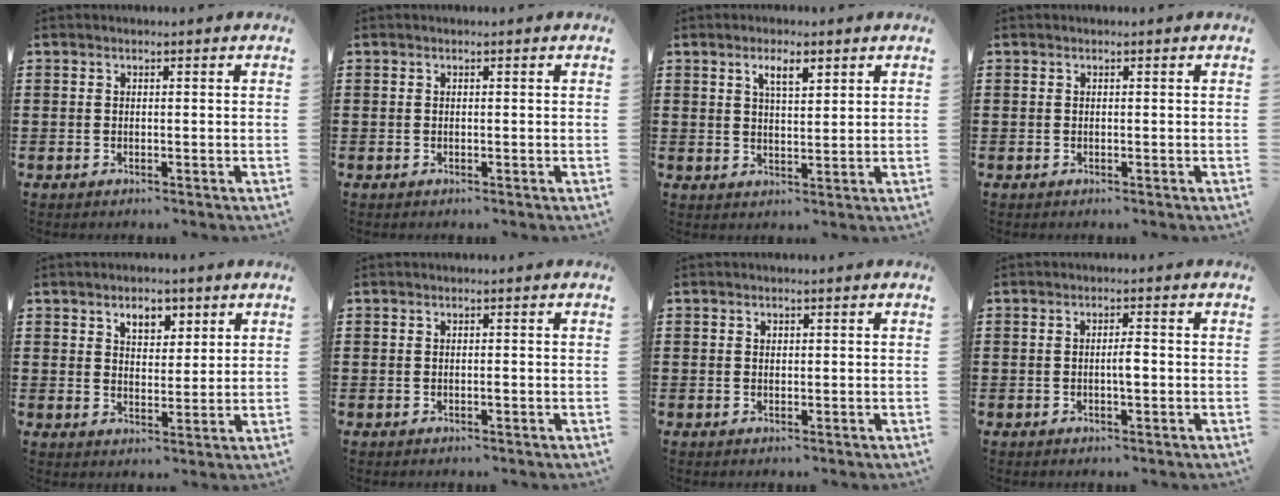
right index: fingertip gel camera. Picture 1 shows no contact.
{"total": 0.0}
{"total": 3.5, "force": [2.0, 1.0, 2.7], "torque": [-0.049, 0.002, 0.033]}
{"total": 0.0}
{"total": 4.4, "force": [2.7, 2.6, 2.2], "torque": [-0.039, 0.005, 0.045]}
{"total": 0.5, "force": [-0.2, 0.1, 0.5], "torque": [-0.010, -0.003, -0.003]}
{"total": 0.6, "force": [0.2, 0.5, 0.2], "torque": [-0.006, 0.003, 0.005]}
{"total": 2.1, "force": [-0.3, 0.5, 2.0], "torque": [-0.039, 0.002, -0.006]}